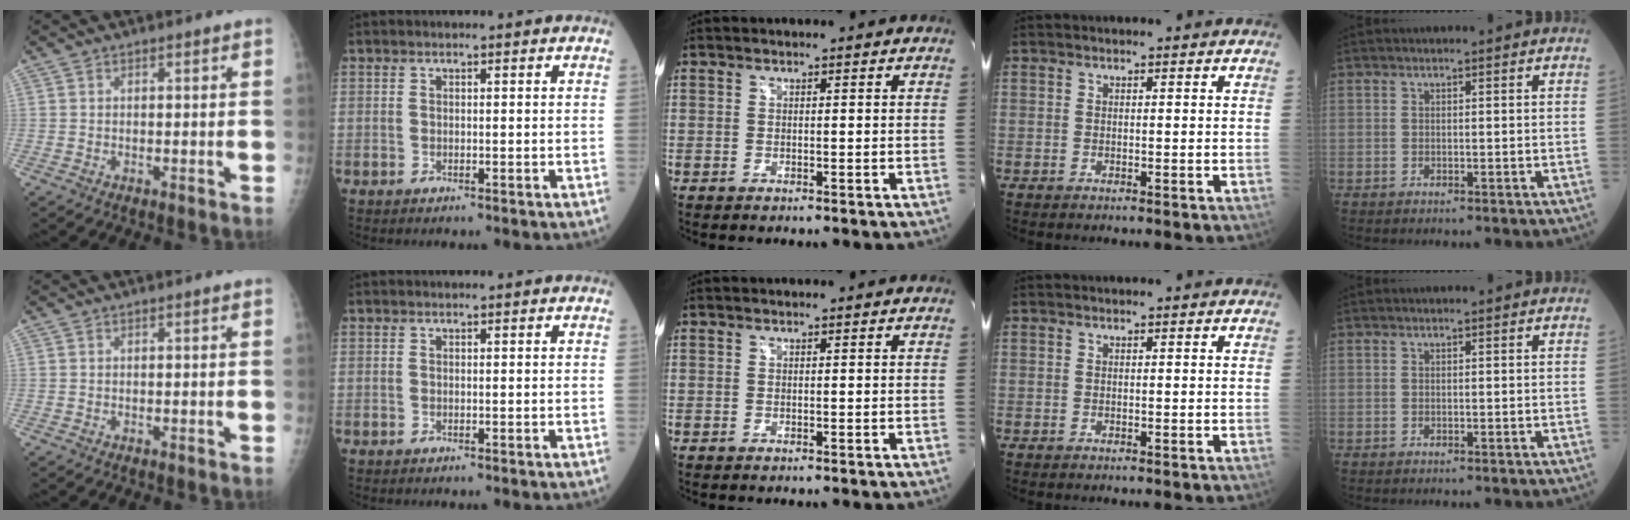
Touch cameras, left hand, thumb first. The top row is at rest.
{}